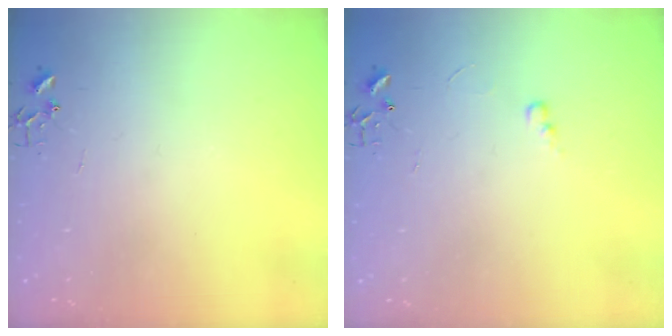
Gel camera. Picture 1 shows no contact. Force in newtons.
{"total": 4.8, "press": 4.7, "slide": 0.6}